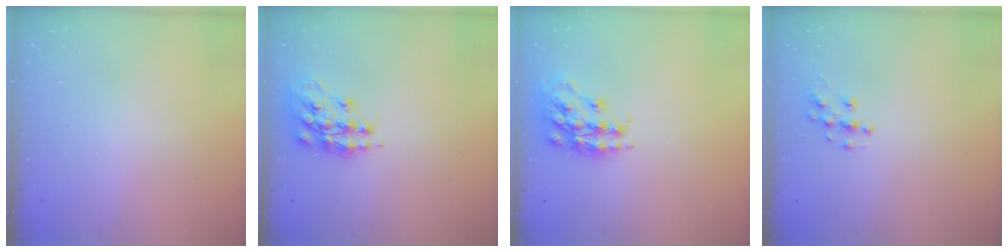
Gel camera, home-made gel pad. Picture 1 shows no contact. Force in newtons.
{"total": 14.5, "press": 14.5, "slide": 1.0}
{"total": 17.2, "press": 17.2, "slide": 1.2}
{"total": 6.3, "press": 6.3, "slide": 0.3}